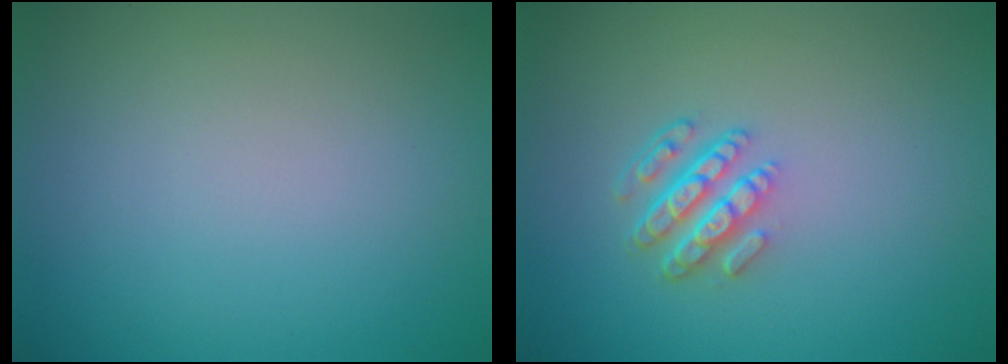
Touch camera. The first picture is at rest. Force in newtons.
{"total": 4.0, "press": 2.8, "slide": 2.8}